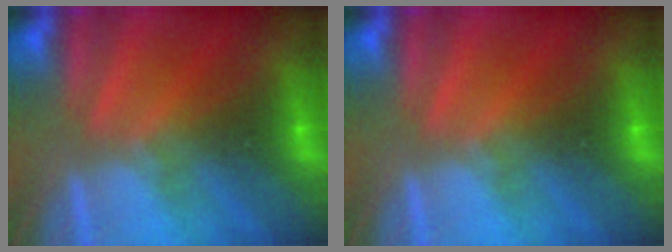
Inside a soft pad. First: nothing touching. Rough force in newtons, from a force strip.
{"total": 0.0}